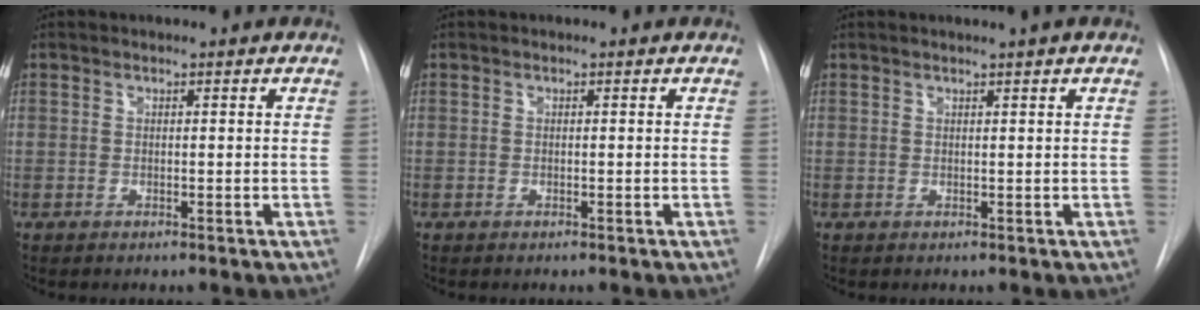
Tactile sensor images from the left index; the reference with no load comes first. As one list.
[{"total": 0.0}, {"total": 1.3, "force": [0.9, -0.5, 0.8], "torque": [-0.010, -0.002, 0.018]}]